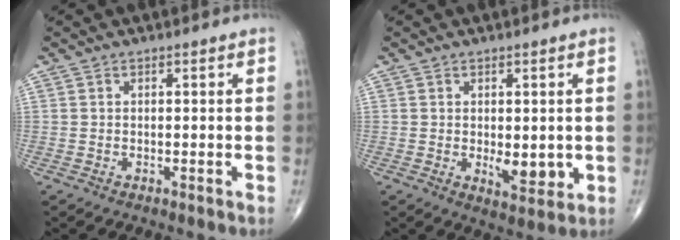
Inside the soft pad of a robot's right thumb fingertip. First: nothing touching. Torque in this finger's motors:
{"motor_torque": [0.74, 0.84, 0.63, -0.13, 0.01]}